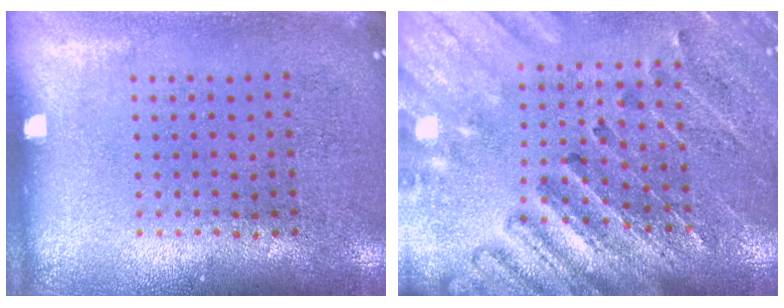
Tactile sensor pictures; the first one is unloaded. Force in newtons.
{"total": 2.6, "press": 2.6, "slide": 0.4}